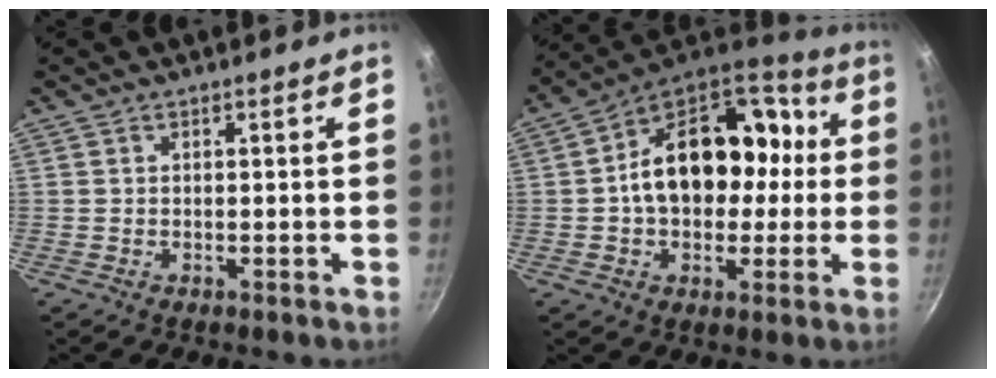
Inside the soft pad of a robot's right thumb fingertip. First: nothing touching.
{"total": 21.5, "force": [1.1, 13.9, 16.3], "torque": [-0.213, 0.041, 0.012]}